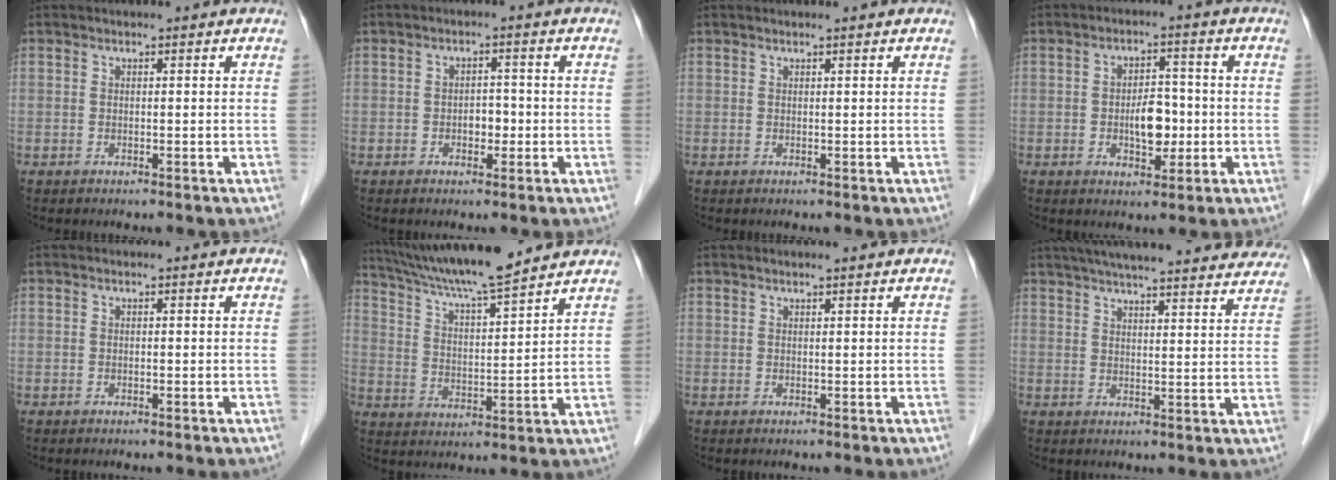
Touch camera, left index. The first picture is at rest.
{"total": 2.3, "force": [-0.7, 1.4, 1.7], "torque": [-0.021, 0.006, -0.009]}
{"total": 0.7, "force": [0.6, -0.1, 0.3], "torque": [-0.008, 0.004, 0.012]}
{"total": 5.3, "force": [-0.9, 2.7, 4.4], "torque": [-0.073, 0.007, -0.012]}
{"total": 0.0}
{"total": 14.8, "force": [13.1, 0.2, 6.9], "torque": [-0.126, 0.016, 0.218]}
{"total": 1.6, "force": [1.4, -0.1, 0.8], "torque": [-0.010, 0.013, 0.024]}
{"total": 28.3, "force": [25.4, 3.9, 12.1], "torque": [-0.192, -0.006, 0.314]}